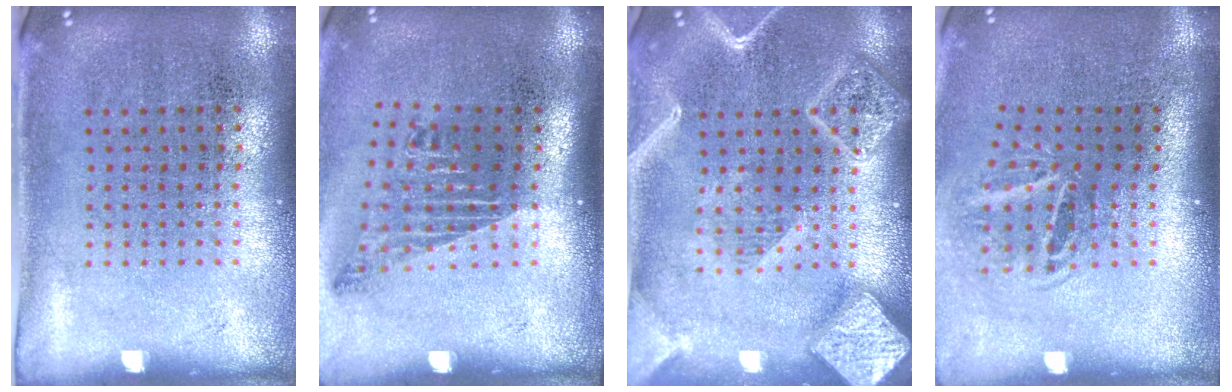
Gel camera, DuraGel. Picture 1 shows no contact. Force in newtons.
{"total": 1.8, "press": 1.2, "slide": 1.3}
{"total": 3.1, "press": 3.1, "slide": 0.3}
{"total": 1.8, "press": 1.2, "slide": 1.4}